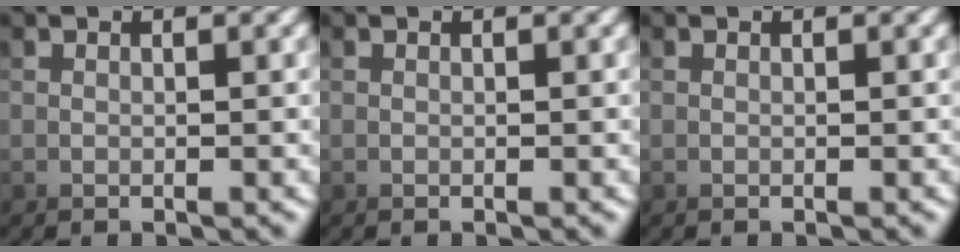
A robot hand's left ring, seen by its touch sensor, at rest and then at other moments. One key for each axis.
{"total": 0.0}
{"total": 0.0}